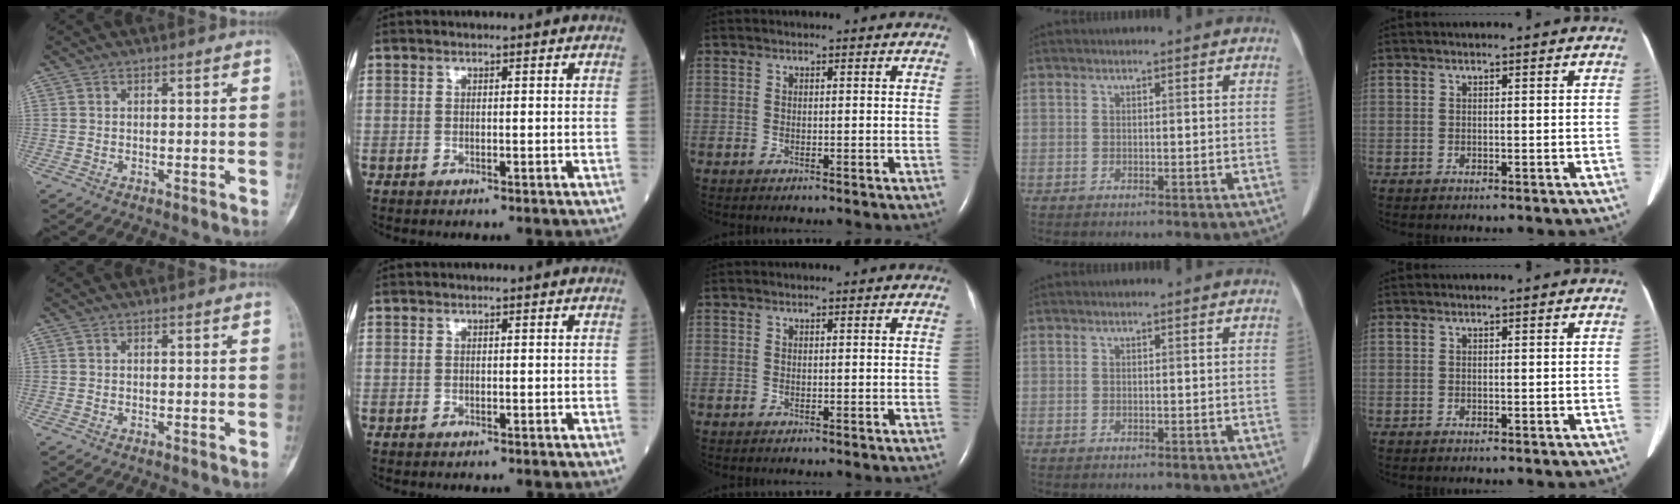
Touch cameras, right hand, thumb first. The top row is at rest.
{}